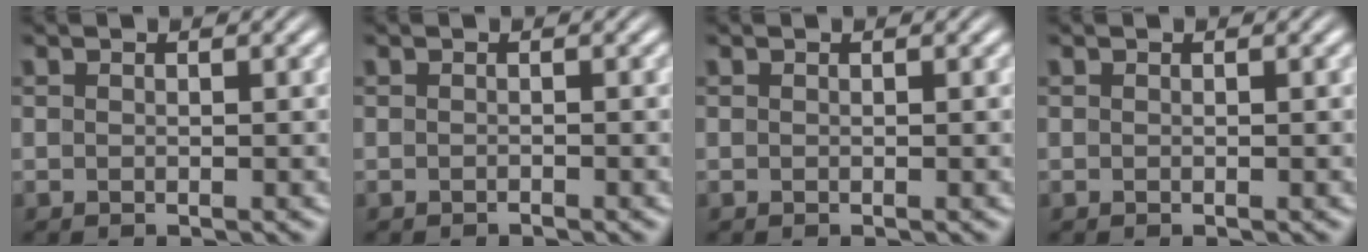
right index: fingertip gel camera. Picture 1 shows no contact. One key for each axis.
{"total": 0.8, "fx": -0.4, "fy": -0.6, "fz": -0.3, "tx": 0.007, "ty": -0.004, "tz": -0.002}
{"total": 0.0}
{"total": 0.0}